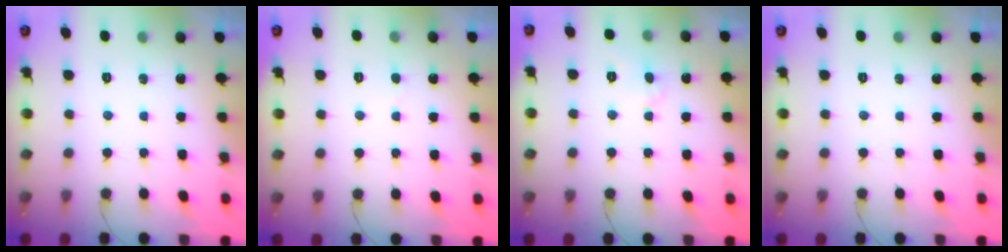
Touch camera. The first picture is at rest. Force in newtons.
{"total": 3.0, "press": 3.0, "slide": 0.4}
{"total": 3.6, "press": 3.6, "slide": 0.3}
{"total": 0.0}